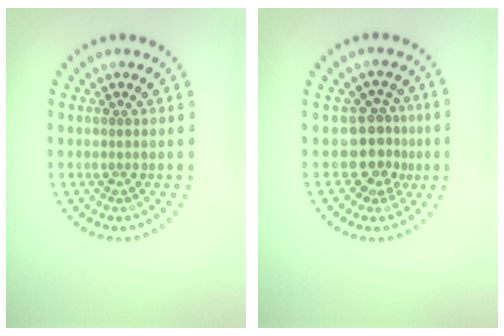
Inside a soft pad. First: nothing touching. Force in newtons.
{"total": 3.2, "press": 2.5, "slide": 2.0}